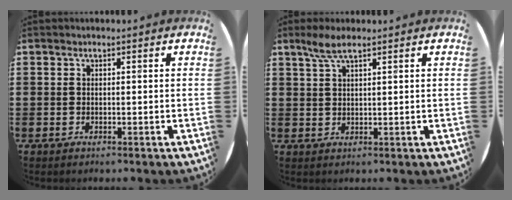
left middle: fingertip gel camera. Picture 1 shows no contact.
{"total": 3.4, "force": [2.4, 0.6, 2.4], "torque": [-0.051, 0.004, 0.043]}